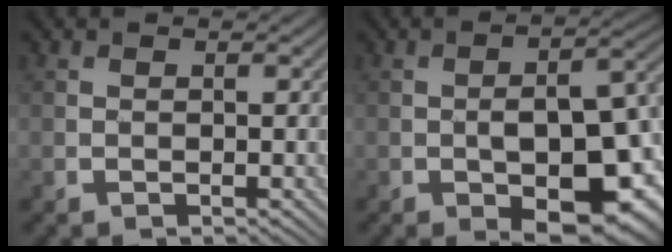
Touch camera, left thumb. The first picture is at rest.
{"total": 13.4, "force": [-4.0, 6.5, 11.1], "torque": [-0.152, -0.026, -0.048]}